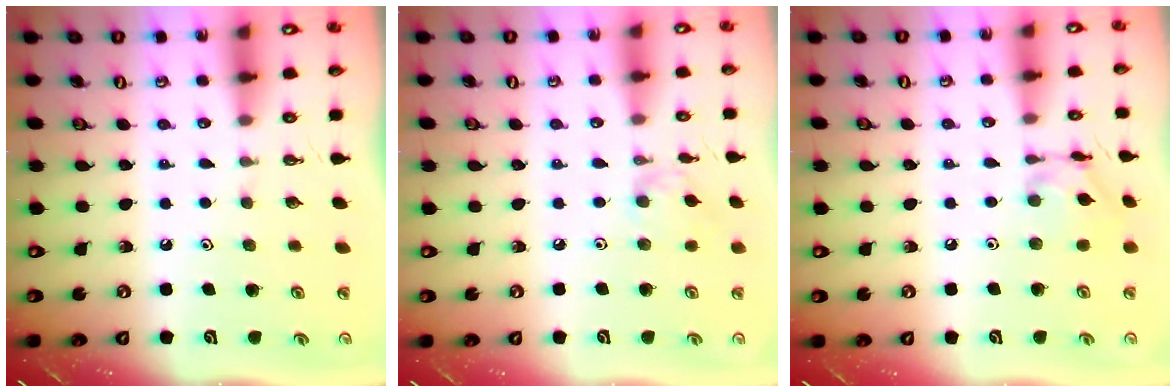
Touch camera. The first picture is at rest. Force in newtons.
{"total": 5.9, "press": 5.9, "slide": 0.7}
{"total": 10.8, "press": 10.7, "slide": 0.7}